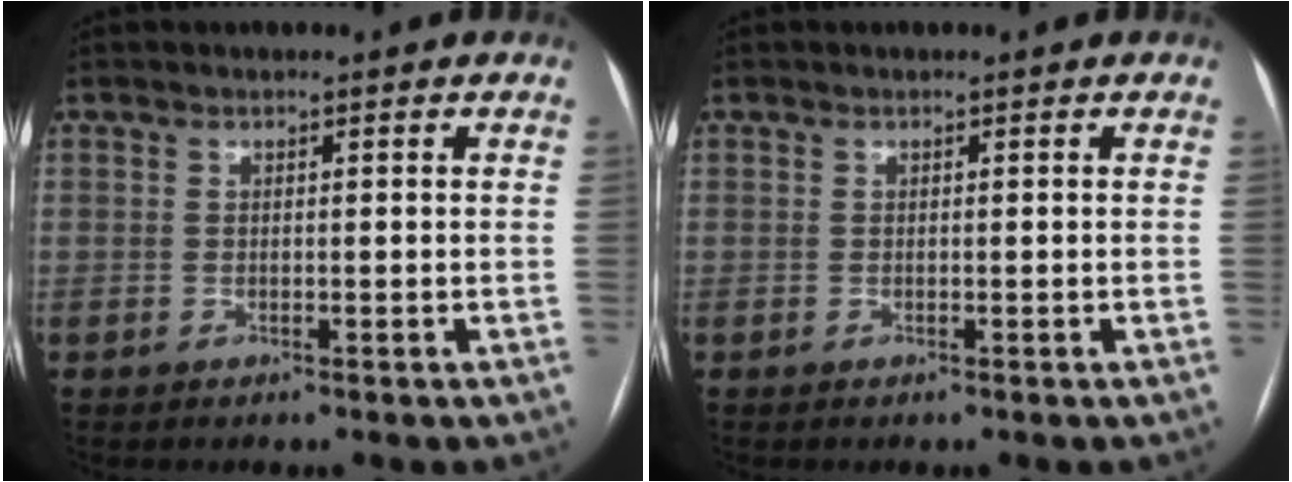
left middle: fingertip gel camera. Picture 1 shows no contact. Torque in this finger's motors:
{"motor_torque": [0.02, 0.02, 0.01, 0.00]}